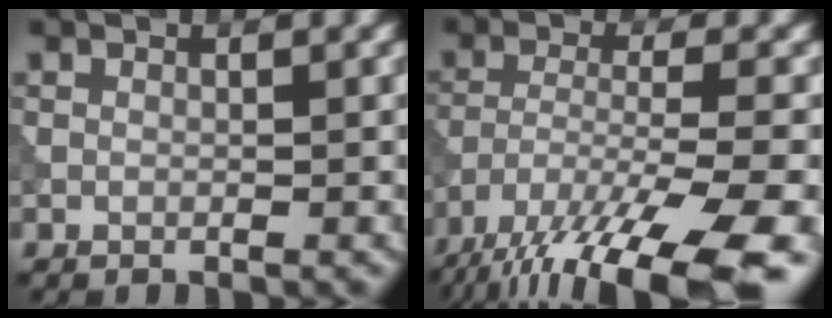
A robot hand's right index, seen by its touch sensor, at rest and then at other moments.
{"total": 14.5, "force": [-10.3, 3.4, 9.5], "torque": [-0.190, -0.038, -0.154]}